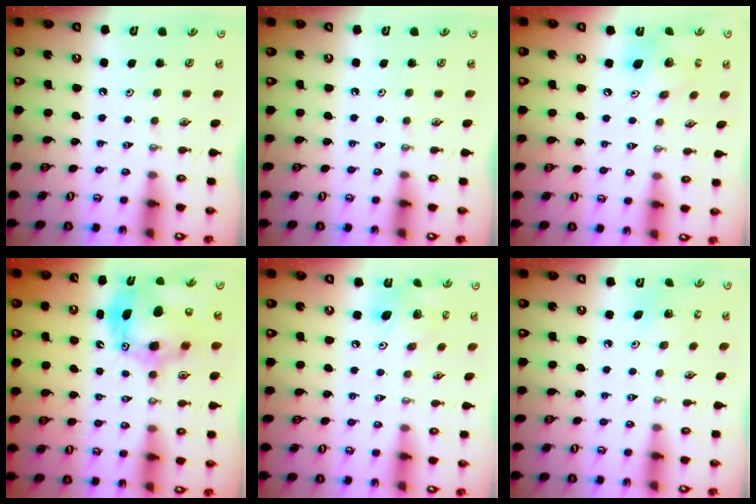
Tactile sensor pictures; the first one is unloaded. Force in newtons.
{"total": 0.0}
{"total": 14.7, "press": 14.4, "slide": 2.6}
{"total": 15.5, "press": 15.3, "slide": 2.8}
{"total": 12.3, "press": 12.1, "slide": 2.2}
{"total": 2.9, "press": 2.9, "slide": 0.2}